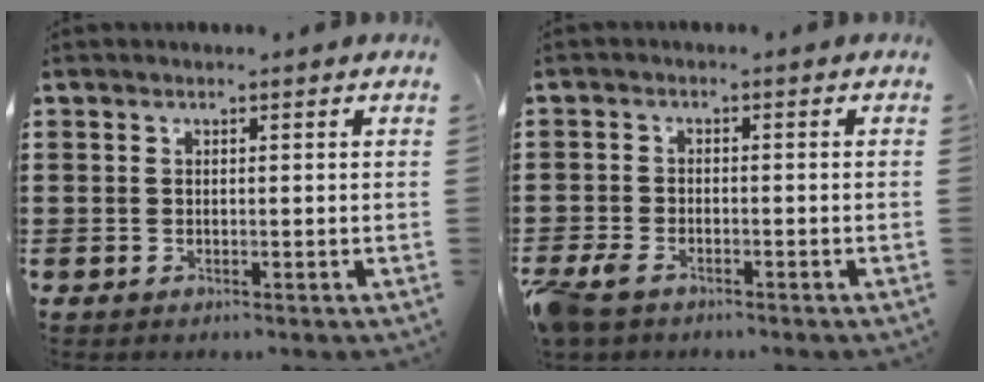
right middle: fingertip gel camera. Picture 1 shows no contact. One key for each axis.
{"total": 2.9, "fx": -2.3, "fy": 1.2, "fz": 1.4, "tx": -0.054, "ty": -0.006, "tz": -0.053}